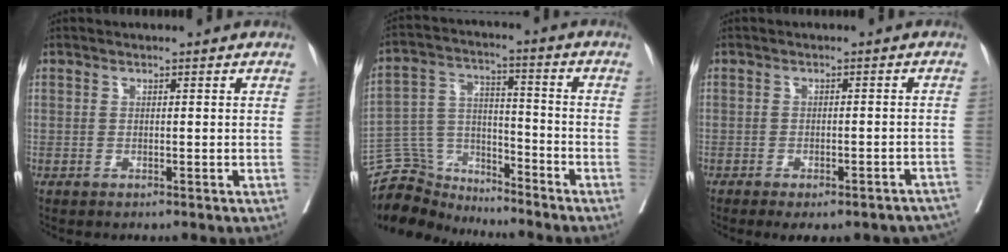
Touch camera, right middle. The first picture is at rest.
{"total": 10.0, "force": [-9.6, 2.6, -0.5], "torque": [-0.002, 0.046, -0.183]}
{"total": 11.4, "force": [-9.4, 3.8, 5.3], "torque": [-0.069, 0.010, -0.104]}